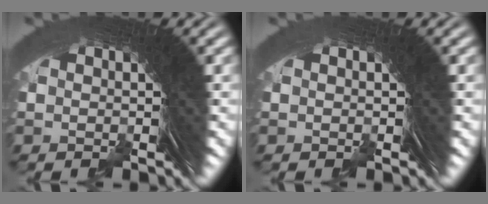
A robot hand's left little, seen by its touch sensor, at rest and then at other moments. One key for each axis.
{"total": 0.0}